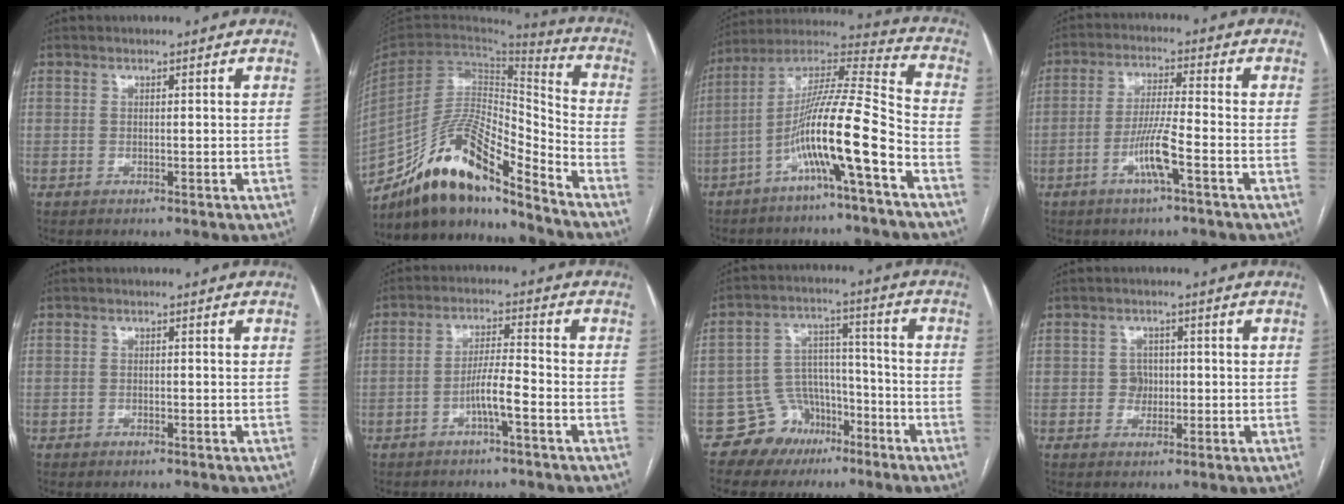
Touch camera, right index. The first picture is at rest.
{"total": 17.8, "force": [-14.3, 3.1, 10.1], "torque": [-0.193, 0.025, -0.260]}
{"total": 14.5, "force": [-6.2, -0.4, 13.1], "torque": [-0.242, 0.008, -0.117]}
{"total": 6.4, "force": [-2.7, -0.2, 5.8], "torque": [-0.117, -0.002, -0.054]}
{"total": 0.7, "force": [-0.5, 0.3, 0.4], "torque": [-0.009, -0.001, -0.005]}
{"total": 4.6, "force": [-2.2, 0.0, 4.1], "torque": [-0.079, 0.007, -0.040]}
{"total": 8.3, "force": [-5.2, 6.3, 1.0], "torque": [-0.010, 0.036, -0.080]}
{"total": 2.4, "force": [-0.1, 2.2, 0.7], "torque": [-0.006, 0.006, -0.001]}